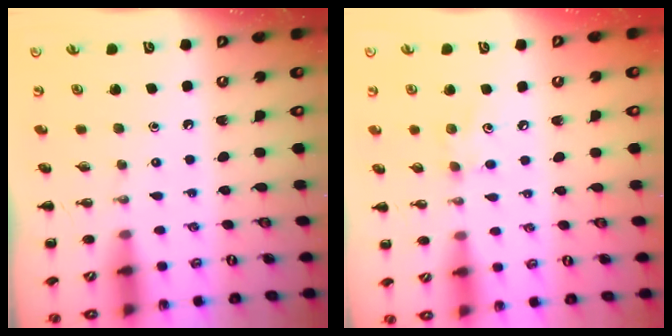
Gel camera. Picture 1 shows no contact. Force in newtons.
{"total": 4.4, "press": 4.3, "slide": 1.0}